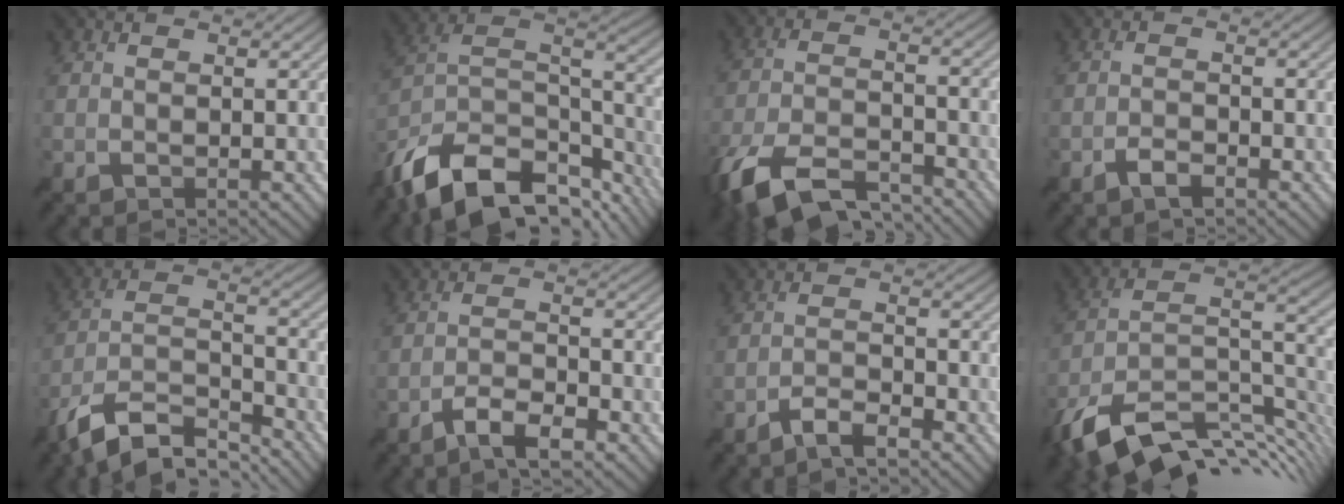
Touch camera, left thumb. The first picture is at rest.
{"total": 16.8, "force": [-11.0, 8.0, 9.7], "torque": [-0.239, -0.029, -0.170]}
{"total": 12.3, "force": [-8.9, 4.7, 7.1], "torque": [-0.162, -0.013, -0.170]}
{"total": 1.9, "force": [-1.2, 0.6, 1.3], "torque": [-0.025, 0.005, -0.025]}
{"total": 10.9, "force": [-8.2, 3.5, 6.2], "torque": [-0.118, 0.003, -0.162]}
{"total": 4.6, "force": [-3.3, 1.0, 3.0], "torque": [-0.061, 0.007, -0.065]}
{"total": 3.4, "force": [-2.7, 0.5, 2.0], "torque": [-0.042, 0.006, -0.057]}
{"total": 14.3, "force": [-8.1, 6.3, 10.0], "torque": [-0.229, -0.012, -0.135]}